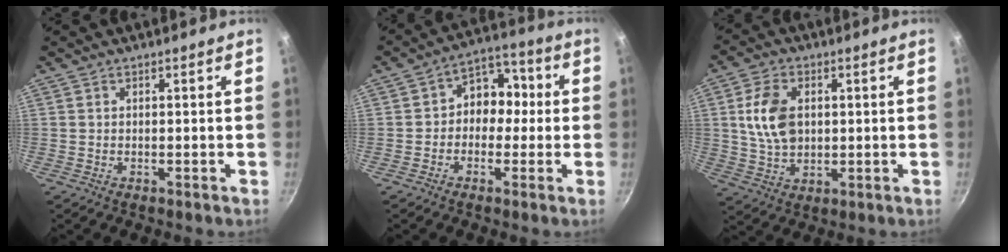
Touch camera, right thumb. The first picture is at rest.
{"total": 8.9, "force": [-0.2, 7.2, 5.2], "torque": [-0.016, 0.030, -0.023]}
{"total": 10.2, "force": [1.6, 6.7, 7.4], "torque": [-0.128, -0.003, 0.031]}